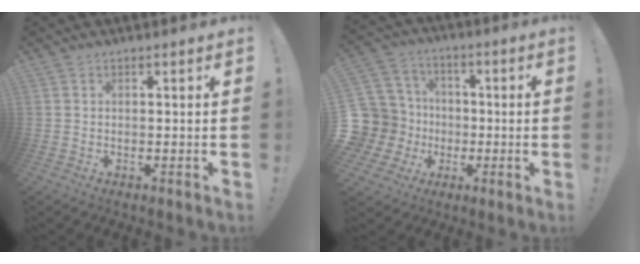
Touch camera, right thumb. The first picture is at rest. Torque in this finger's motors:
{"motor_torque": [2.19, 0.78, 1.27, -1.44, 0.10]}